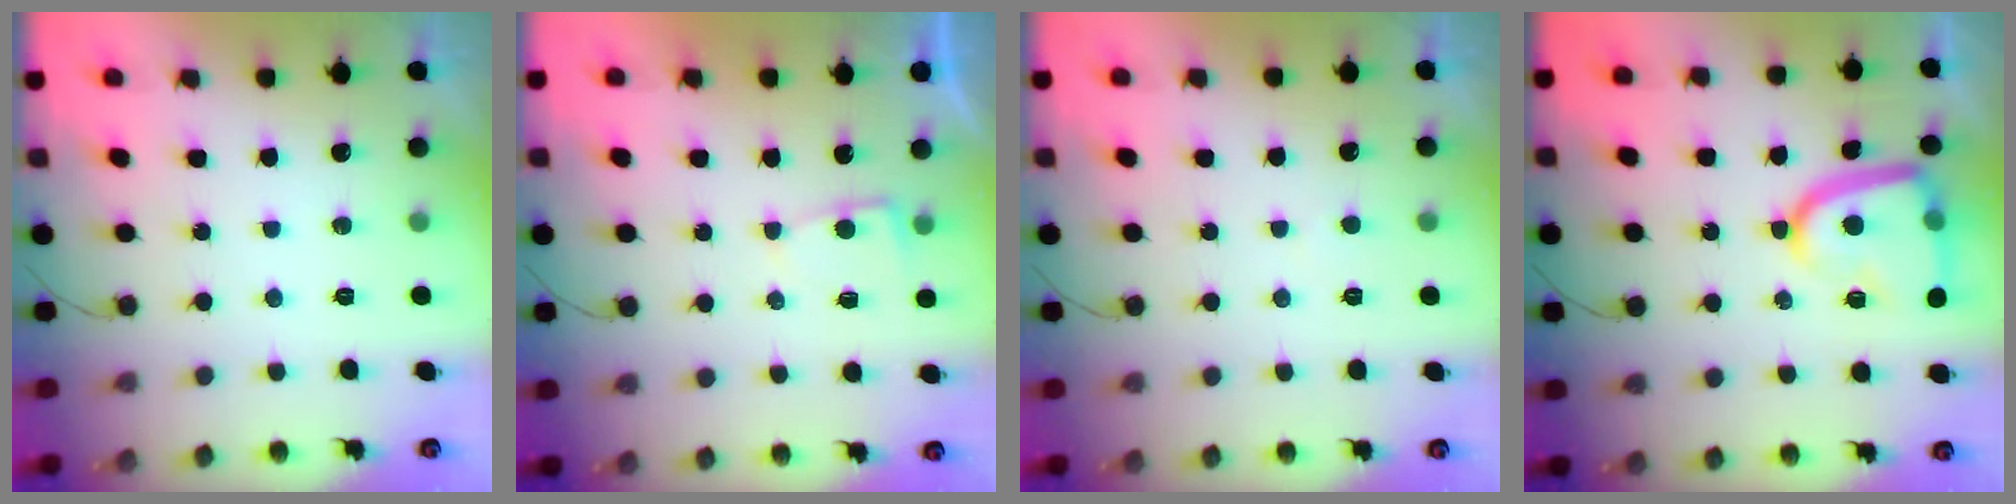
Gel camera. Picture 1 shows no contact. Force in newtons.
{"total": 2.4, "press": 2.4, "slide": 0.4}
{"total": 1.9, "press": 1.9, "slide": 0.3}
{"total": 15.1, "press": 15.0, "slide": 1.6}